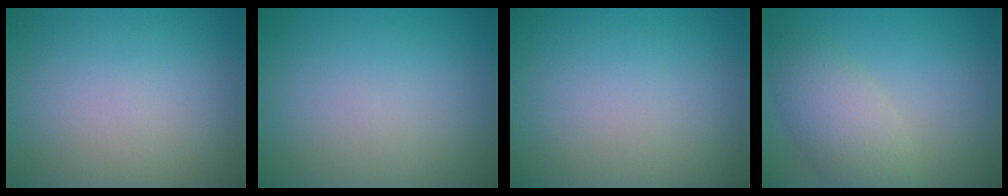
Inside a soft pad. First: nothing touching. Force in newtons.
{"total": 0.0}
{"total": 0.0}
{"total": 4.1, "press": 4.1, "slide": 0.3}